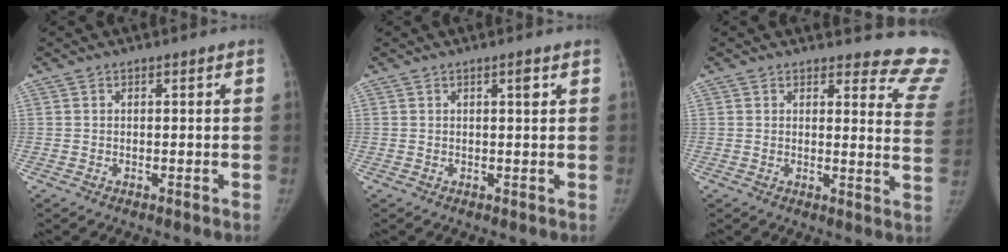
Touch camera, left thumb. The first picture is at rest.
{"total": 1.2, "force": [0.5, 0.3, 1.0], "torque": [-0.011, 0.000, 0.007]}
{"total": 12.7, "force": [12.3, 2.9, 0.5], "torque": [0.048, -0.140, 0.093]}